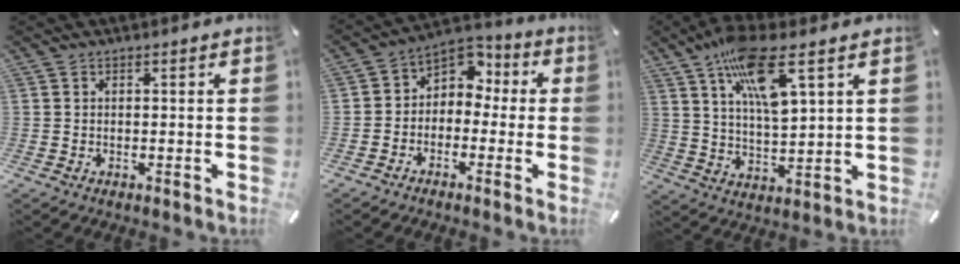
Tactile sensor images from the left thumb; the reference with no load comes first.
{"total": 6.1, "force": [0.5, 5.8, 1.7], "torque": [-0.030, -0.008, 0.007]}
{"total": 13.9, "force": [8.2, 4.5, 10.3], "torque": [-0.190, -0.023, 0.141]}